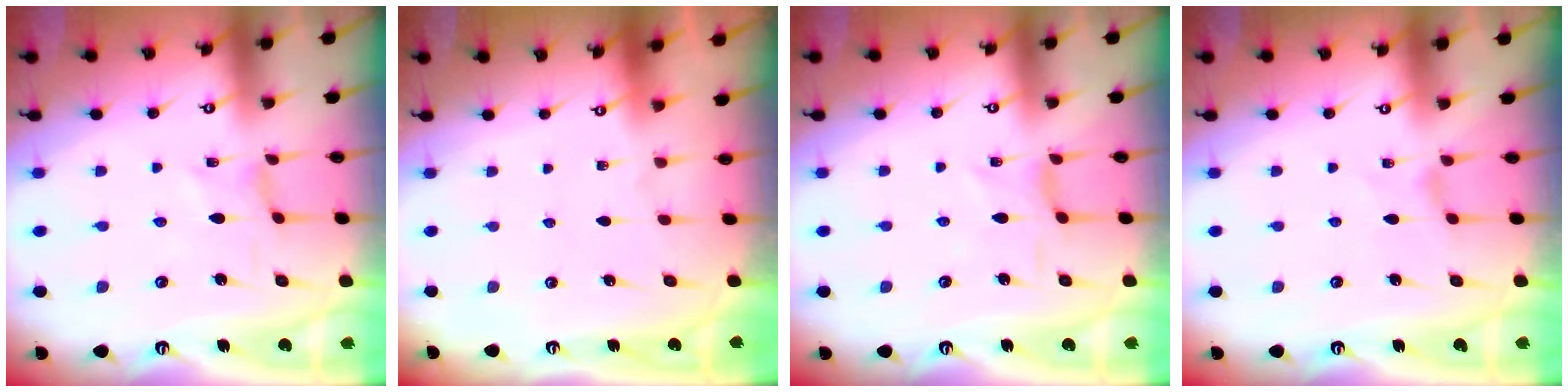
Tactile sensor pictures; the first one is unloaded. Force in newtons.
{"total": 0.0}
{"total": 1.1, "press": 1.0, "slide": 0.5}
{"total": 0.0}